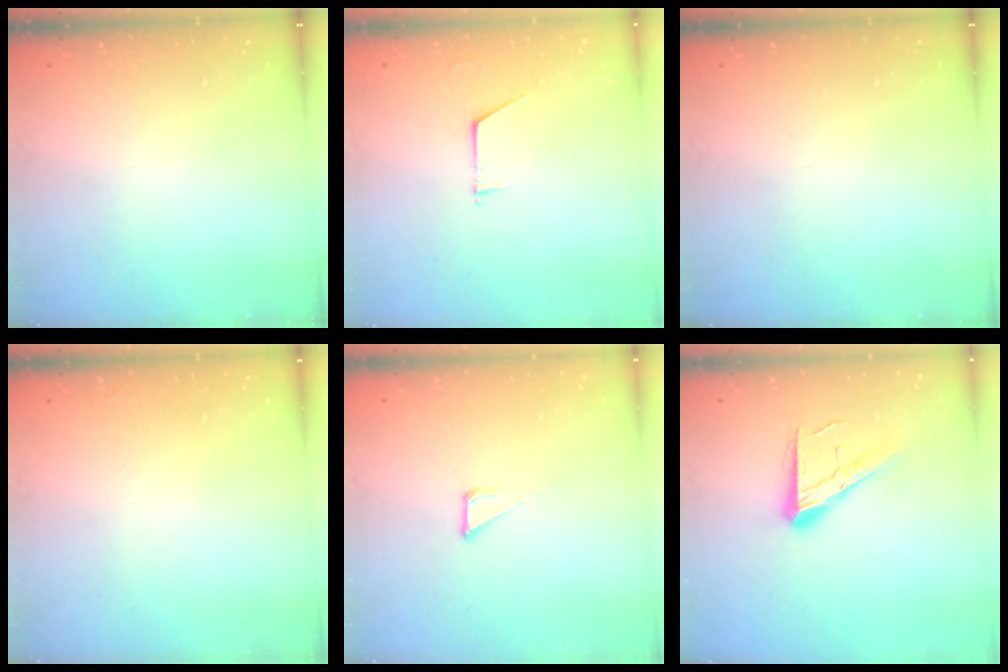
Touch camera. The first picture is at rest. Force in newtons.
{"total": 4.5, "press": 4.5, "slide": 0.4}
{"total": 0.0}
{"total": 1.6, "press": 1.6, "slide": 0.1}
{"total": 2.8, "press": 2.8, "slide": 0.1}
{"total": 14.0, "press": 13.9, "slide": 1.1}